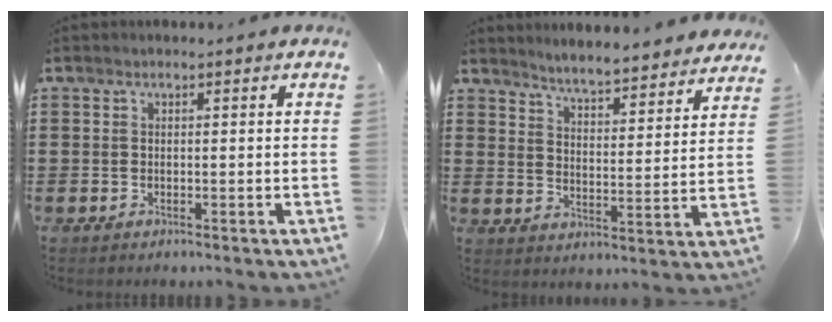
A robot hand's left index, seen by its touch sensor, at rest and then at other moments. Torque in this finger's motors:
{"motor_torque": [0.42, 0.41, 0.47, 0.07]}